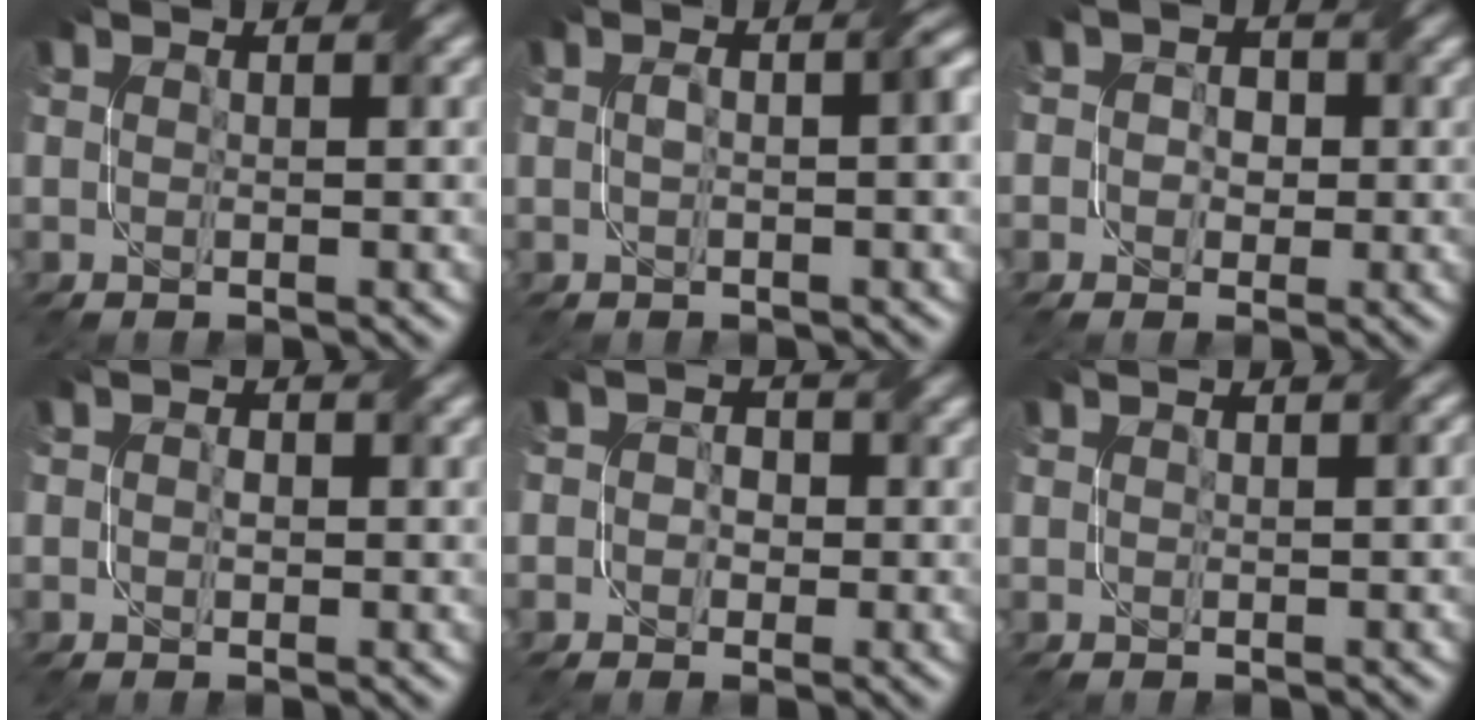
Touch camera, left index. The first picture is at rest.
{"total": 2.5, "force": [-0.1, 0.7, 2.4], "torque": [-0.041, 0.007, 0.000]}
{"total": 4.0, "force": [0.9, 3.6, 1.7], "torque": [-0.004, 0.013, -0.012]}
{"total": 1.0, "force": [0.0, 0.8, 0.7], "torque": [-0.008, -0.001, -0.002]}
{"total": 3.0, "force": [0.4, 2.7, 1.2], "torque": [0.005, 0.006, -0.025]}
{"total": 0.9, "force": [0.4, 0.3, 0.7], "torque": [-0.007, 0.005, 0.000]}